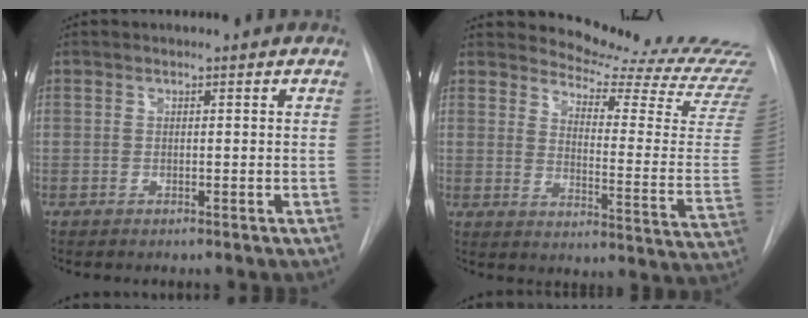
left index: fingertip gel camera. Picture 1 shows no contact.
{"total": 20.2, "force": [19.6, 0.3, 4.8], "torque": [-0.071, -0.155, 0.228]}